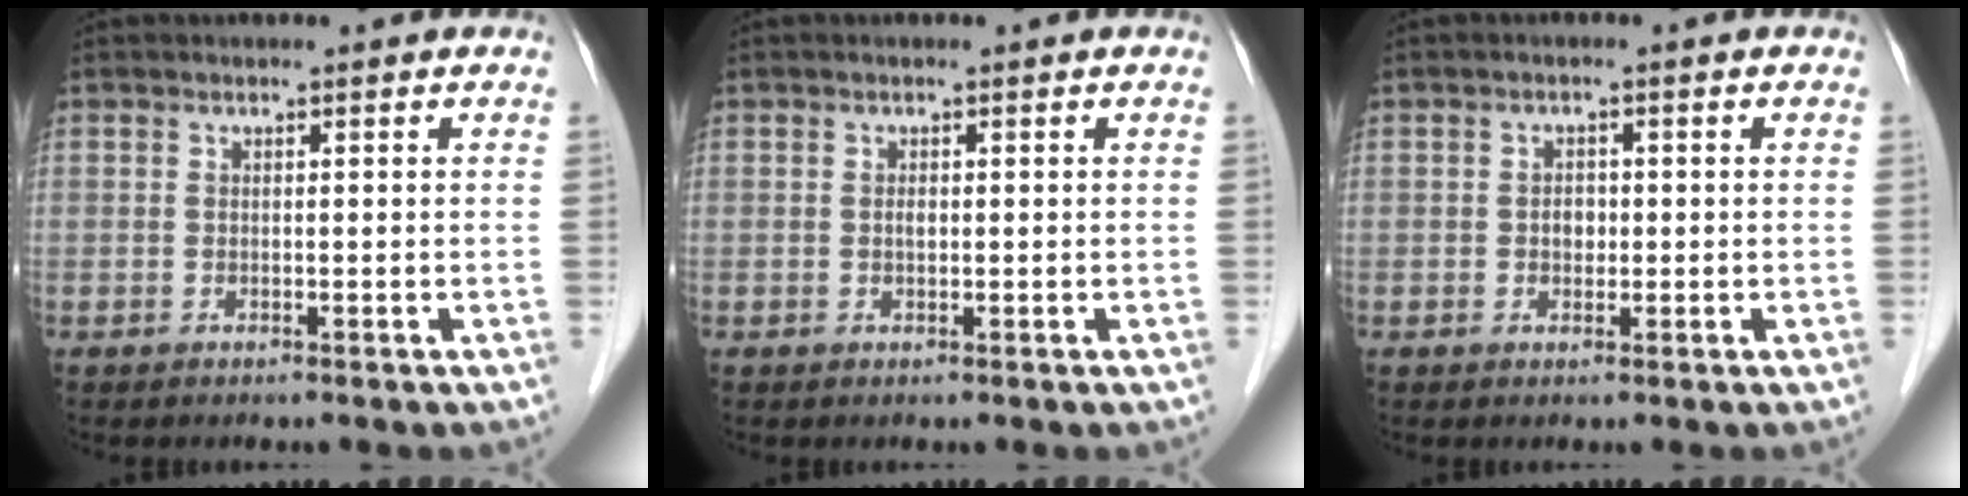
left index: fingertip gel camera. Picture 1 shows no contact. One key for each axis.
{"total": 0.7, "fx": 0.0, "fy": 0.3, "fz": 0.6, "tx": -0.013, "ty": 0.001, "tz": 0.000}
{"total": 1.7, "fx": -0.1, "fy": 1.3, "fz": 1.1, "tx": -0.017, "ty": 0.003, "tz": -0.002}